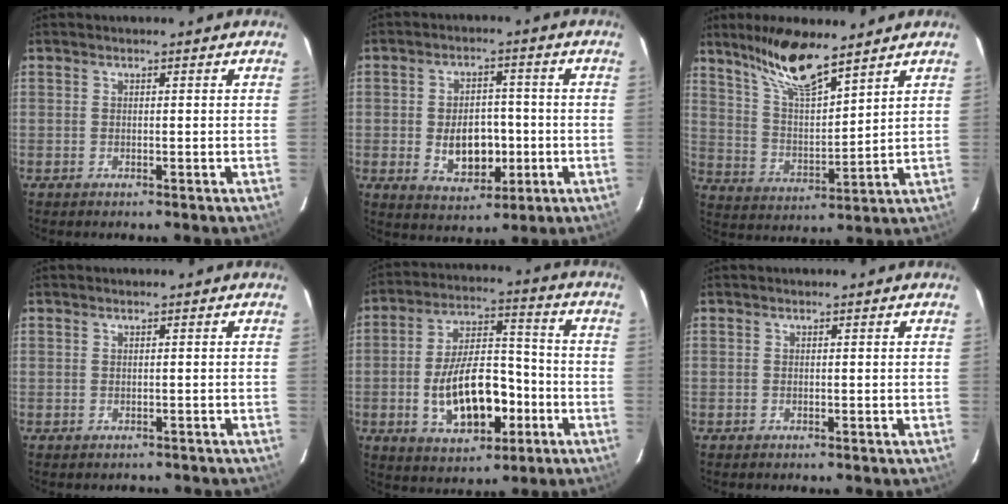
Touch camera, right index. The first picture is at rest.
{"total": 9.1, "force": [-1.6, 6.0, 6.7], "torque": [-0.125, 0.006, -0.009]}
{"total": 13.1, "force": [10.1, 2.4, 7.9], "torque": [-0.142, 0.003, 0.197]}
{"total": 0.9, "force": [-0.6, 0.7, 0.1], "torque": [0.002, 0.004, 0.000]}
{"total": 15.6, "force": [-4.6, 7.9, 12.6], "torque": [-0.240, 0.016, -0.060]}
{"total": 0.0}